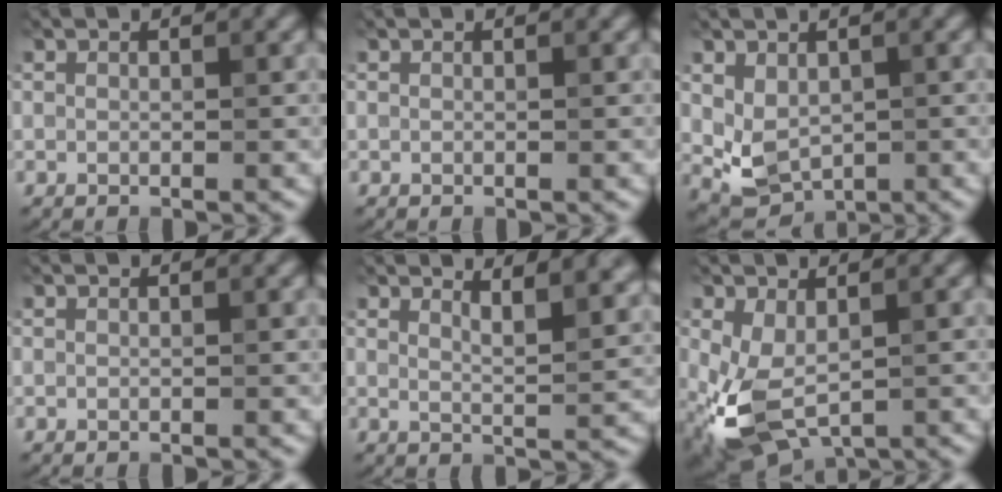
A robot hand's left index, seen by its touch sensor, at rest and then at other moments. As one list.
[{"total": 0.0}, {"total": 2.9, "force": [0.2, 2.1, 2.0], "torque": [-0.045, -0.011, 0.019]}, {"total": 0.0}, {"total": 4.5, "force": [3.0, 1.4, 3.1], "torque": [-0.027, 0.011, 0.042]}, {"total": 5.1, "force": [-1.7, 2.7, 4.0], "torque": [-0.109, -0.009, -0.025]}]